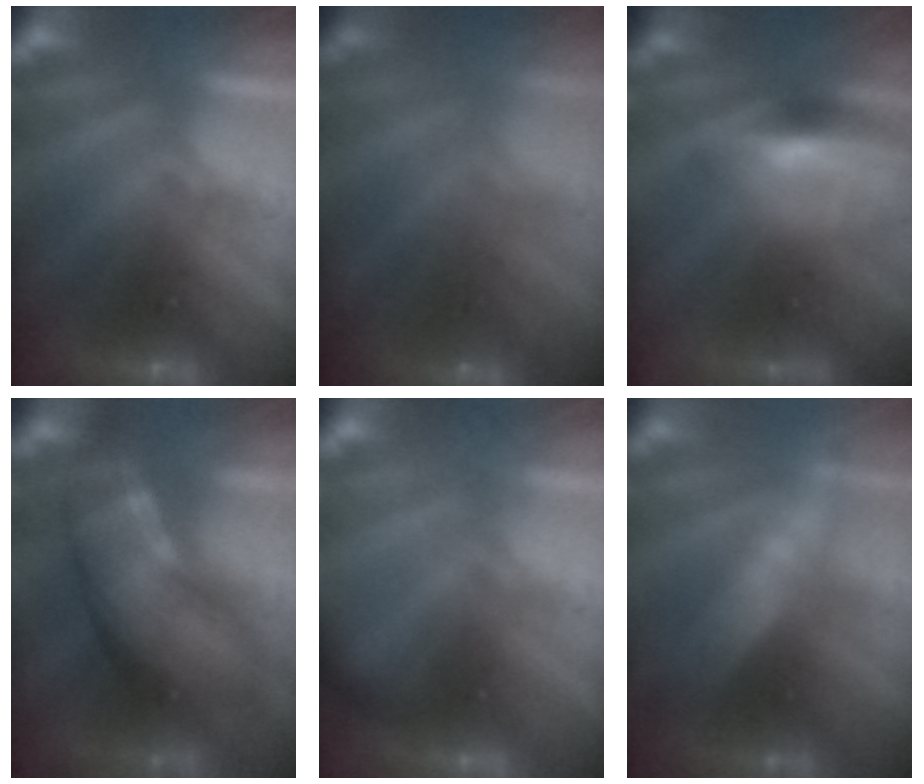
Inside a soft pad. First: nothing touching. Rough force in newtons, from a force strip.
{"total": 7.0}
{"total": 6.0}
{"total": 8.1}
{"total": 2.1}
{"total": 4.6}